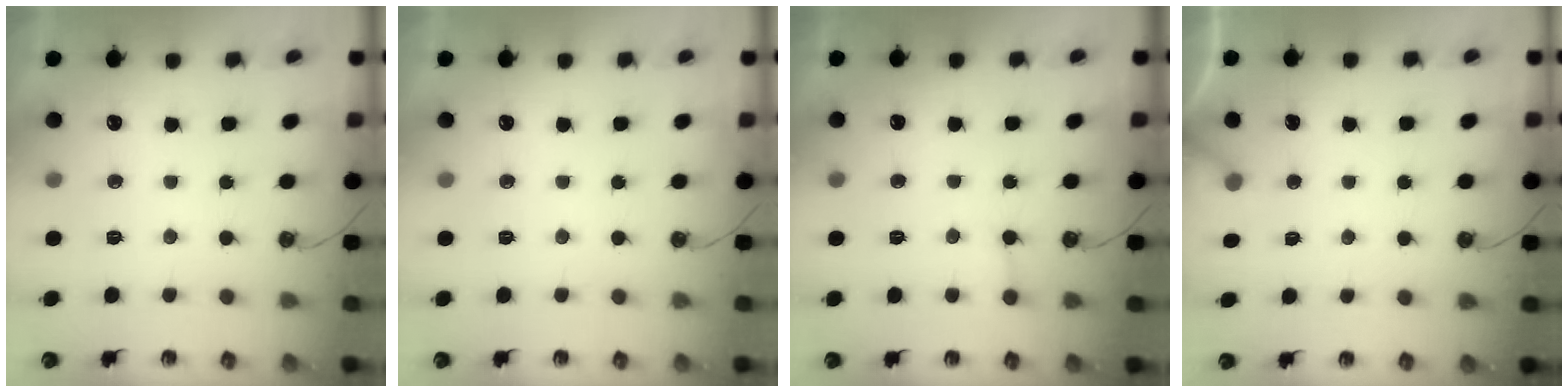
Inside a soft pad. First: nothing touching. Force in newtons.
{"total": 0.0}
{"total": 4.9, "press": 4.8, "slide": 0.4}
{"total": 4.1, "press": 4.1, "slide": 0.1}